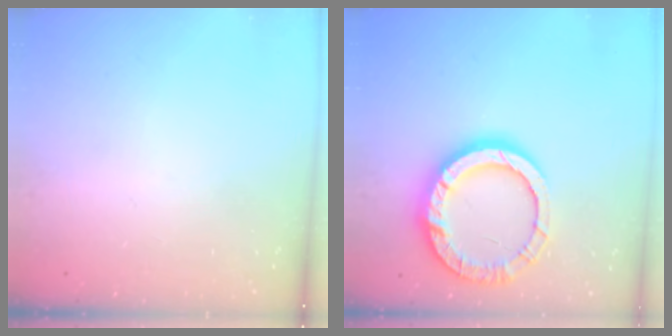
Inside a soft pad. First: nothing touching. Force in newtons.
{"total": 17.0, "press": 17.0, "slide": 1.3}